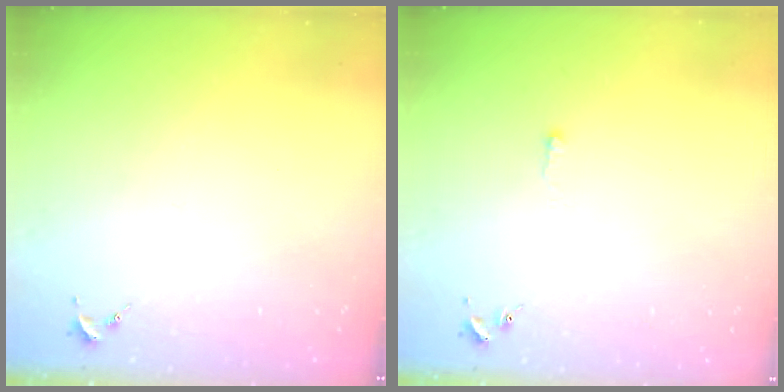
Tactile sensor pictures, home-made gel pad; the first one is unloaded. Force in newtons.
{"total": 2.6, "press": 2.6, "slide": 0.4}